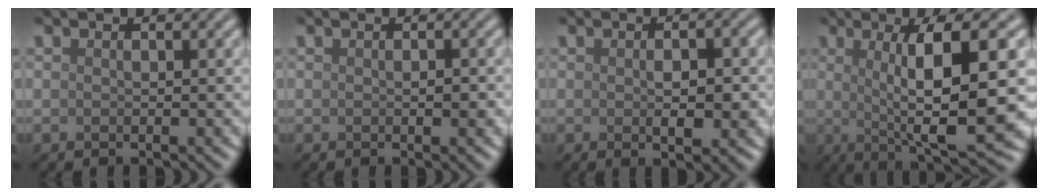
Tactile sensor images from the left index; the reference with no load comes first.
{"total": 1.1, "force": [-0.1, 0.5, 1.0], "torque": [-0.015, -0.001, 0.002]}
{"total": 3.5, "force": [-0.3, 1.3, 3.2], "torque": [-0.049, -0.003, 0.000]}
{"total": 10.9, "force": [0.6, 2.3, 10.6], "torque": [-0.141, 0.004, 0.011]}